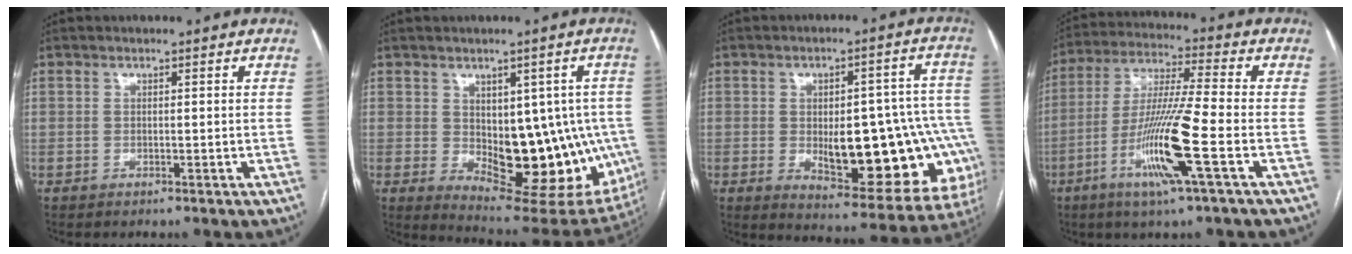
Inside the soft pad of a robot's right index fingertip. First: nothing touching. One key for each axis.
{"total": 18.1, "fx": -1.8, "fy": 8.8, "fz": 15.7, "tx": -0.173, "ty": 0.002, "tz": 0.004}
{"total": 22.3, "fx": -4.0, "fy": 8.5, "fz": 20.2, "tx": -0.179, "ty": 0.028, "tz": -0.024}
{"total": 13.7, "fx": -4.9, "fy": -0.6, "fz": 12.8, "tx": -0.256, "ty": -0.015, "tz": -0.099}